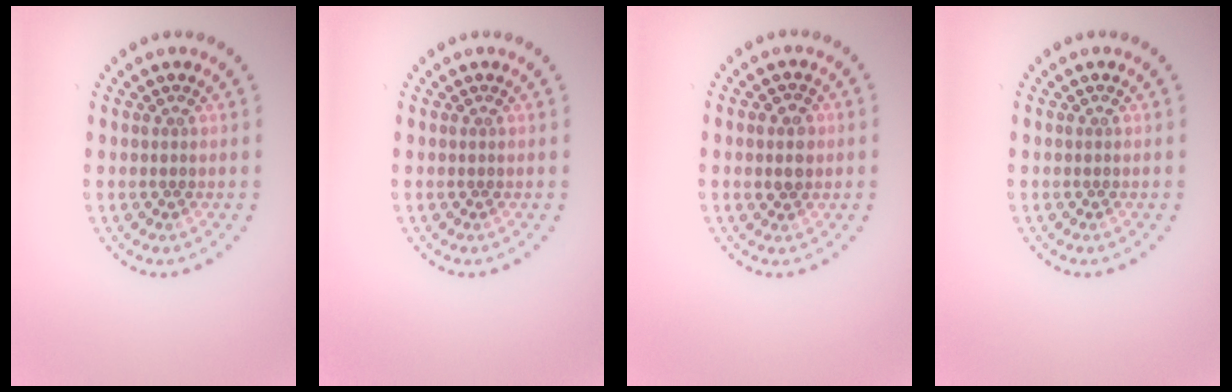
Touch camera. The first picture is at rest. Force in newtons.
{"total": 0.0}
{"total": 1.9, "press": 1.9, "slide": 0.3}
{"total": 0.0}